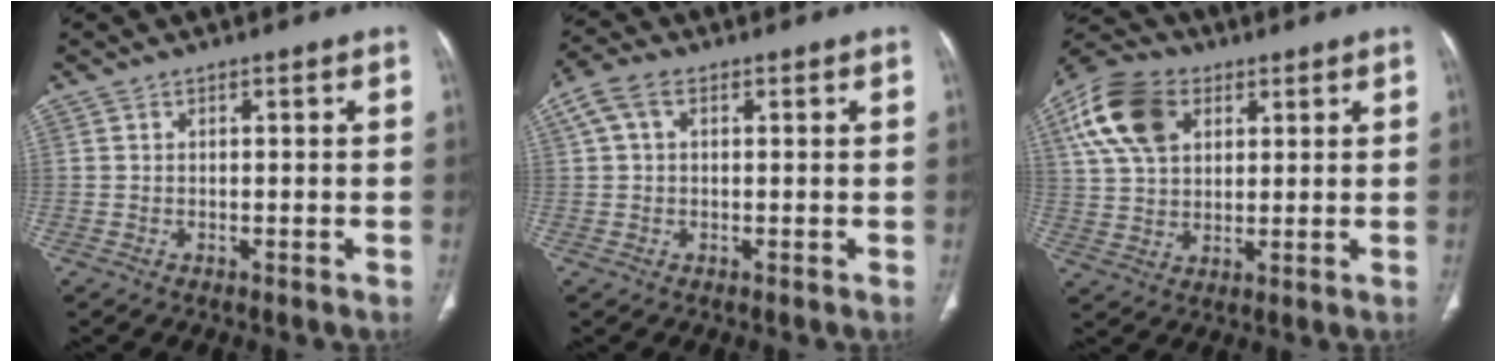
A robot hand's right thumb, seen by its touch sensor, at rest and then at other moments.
{"total": 4.8, "force": [1.5, 3.1, 3.4], "torque": [-0.076, 0.020, 0.026]}
{"total": 14.5, "force": [5.6, 9.7, 9.3], "torque": [-0.174, 0.003, 0.101]}